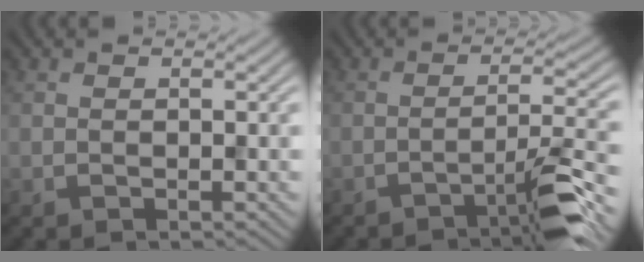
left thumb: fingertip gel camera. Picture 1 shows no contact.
{"total": 5.6, "force": [-3.7, 0.4, 4.2], "torque": [-0.057, 0.018, -0.070]}